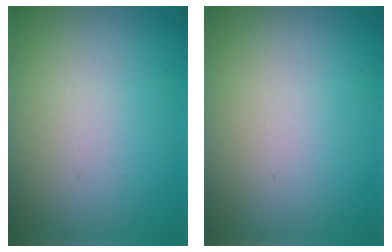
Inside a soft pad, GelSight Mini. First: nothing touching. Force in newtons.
{"total": 0.0}